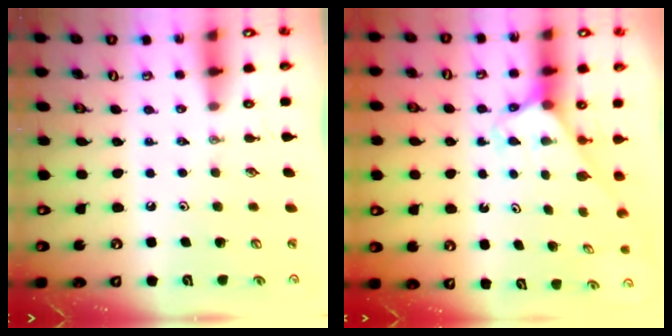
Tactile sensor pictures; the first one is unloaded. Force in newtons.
{"total": 2.6, "press": 2.6, "slide": 0.2}